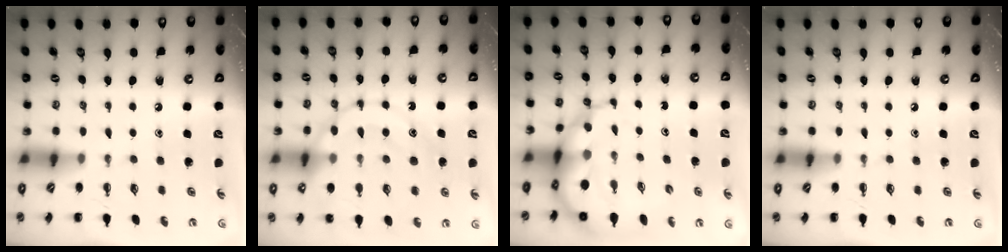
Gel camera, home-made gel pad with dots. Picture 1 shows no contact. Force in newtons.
{"total": 18.2, "press": 18.1, "slide": 1.9}
{"total": 10.5, "press": 10.1, "slide": 2.8}
{"total": 0.0}